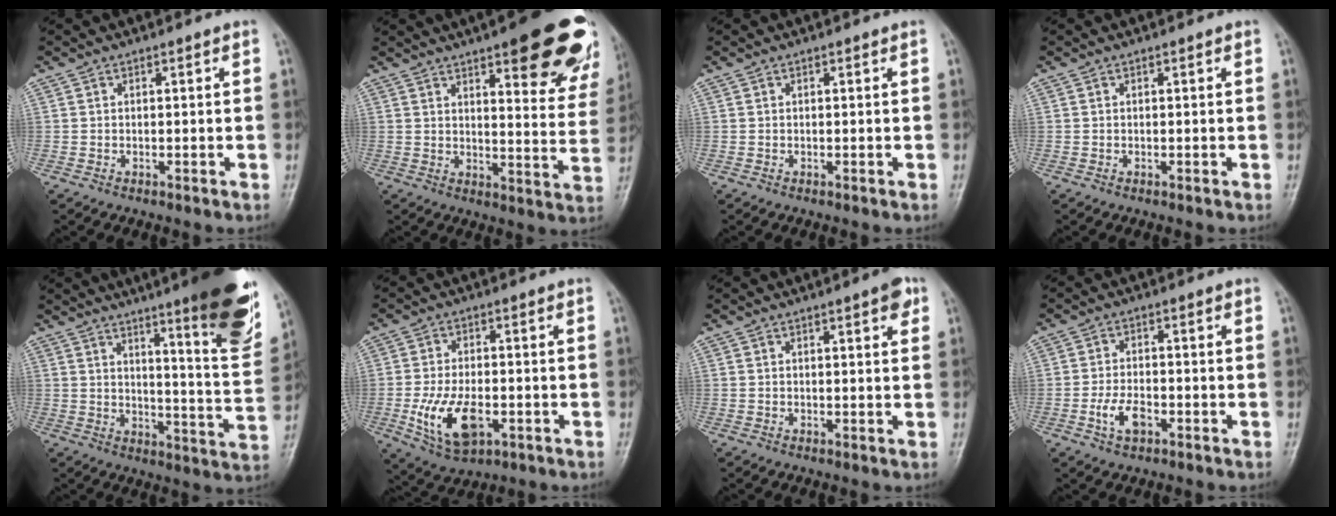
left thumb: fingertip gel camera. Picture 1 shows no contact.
{"total": 22.6, "force": [13.2, 6.4, 17.2], "torque": [-0.179, -0.046, 0.160]}
{"total": 0.0}
{"total": 0.0}
{"total": 21.0, "force": [13.1, 2.8, 16.1], "torque": [-0.193, -0.070, 0.177]}
{"total": 10.8, "force": [-3.1, 5.8, 8.6], "torque": [-0.158, 0.002, -0.045]}
{"total": 3.0, "force": [1.6, 0.8, 2.4], "torque": [-0.024, -0.003, 0.016]}
{"total": 4.9, "force": [-2.1, 2.6, 3.5], "torque": [-0.069, 0.012, -0.040]}